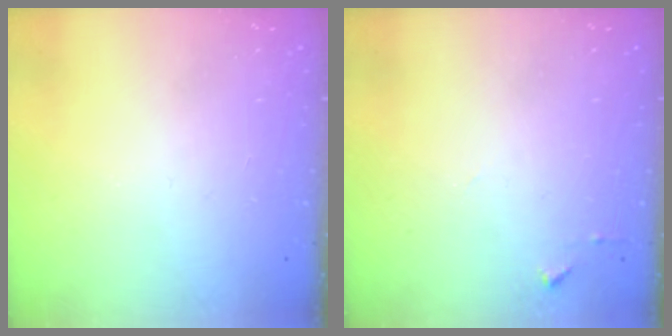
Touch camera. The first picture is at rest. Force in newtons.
{"total": 5.1, "press": 5.1, "slide": 0.6}